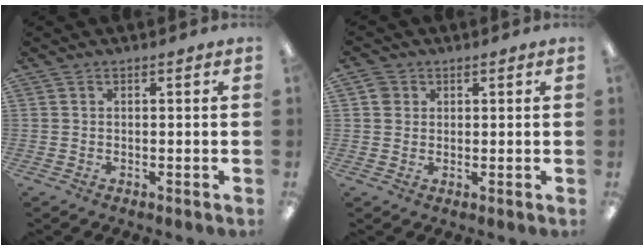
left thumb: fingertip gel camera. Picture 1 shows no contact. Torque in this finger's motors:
{"motor_torque": [0.04, -0.18, 0.04, -0.01, 0.00]}